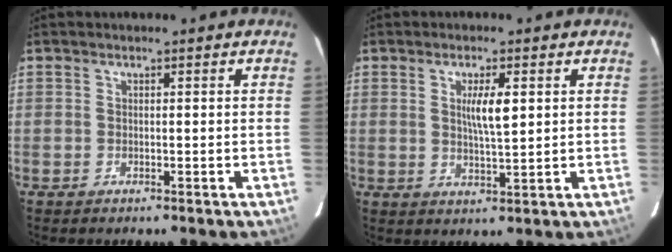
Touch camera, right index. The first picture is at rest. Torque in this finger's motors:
{"motor_torque": [0.33, -0.02, 0.15, 0.06]}